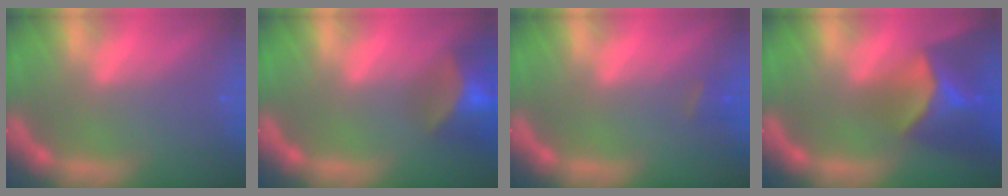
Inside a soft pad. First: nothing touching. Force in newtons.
{"total": 8.4}
{"total": 1.4}
{"total": 9.9}